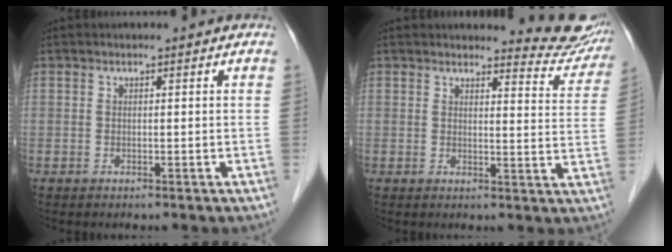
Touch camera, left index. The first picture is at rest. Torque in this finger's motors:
{"motor_torque": [0.42, -0.62, 0.01, -0.04]}